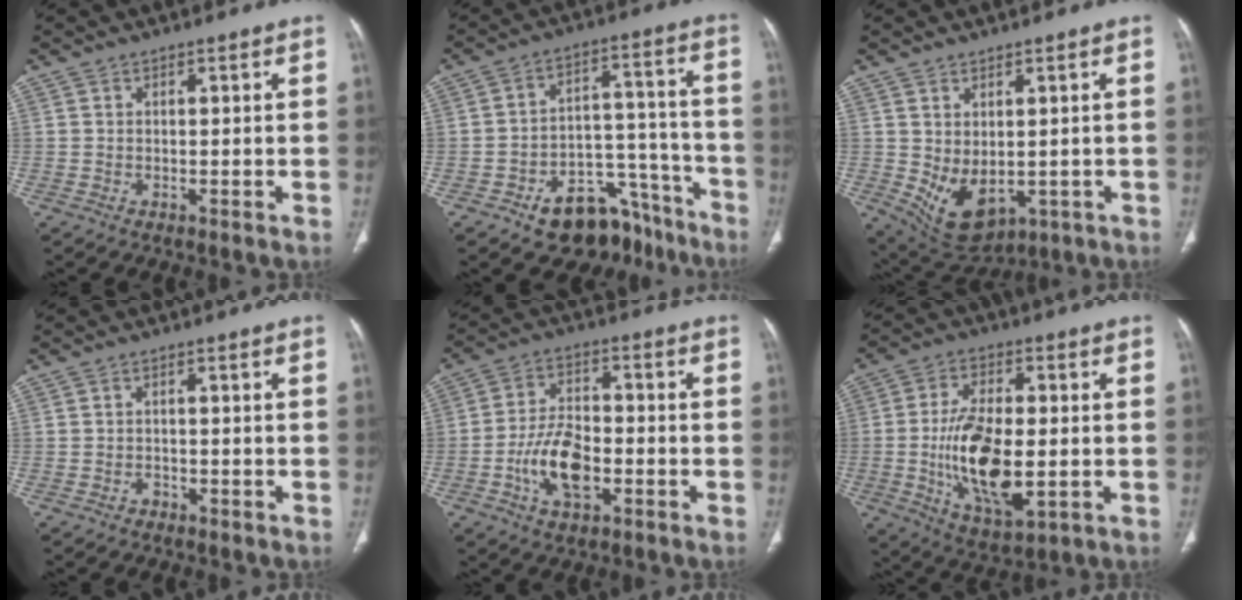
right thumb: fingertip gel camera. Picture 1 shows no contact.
{"total": 16.0, "force": [-10.7, 9.3, 7.3], "torque": [-0.050, 0.102, -0.153]}
{"total": 9.0, "force": [-1.1, 5.3, 7.2], "torque": [-0.110, -0.003, 0.013]}
{"total": 1.2, "force": [-0.8, 0.9, 0.3], "torque": [-0.004, 0.007, -0.012]}
{"total": 10.8, "force": [-3.4, 5.9, 8.3], "torque": [-0.145, 0.020, -0.063]}
{"total": 16.4, "force": [-2.1, 7.6, 14.4], "torque": [-0.258, -0.009, -0.028]}